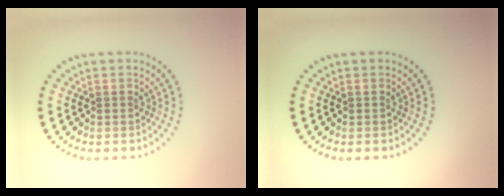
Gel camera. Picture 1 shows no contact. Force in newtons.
{"total": 0.0}